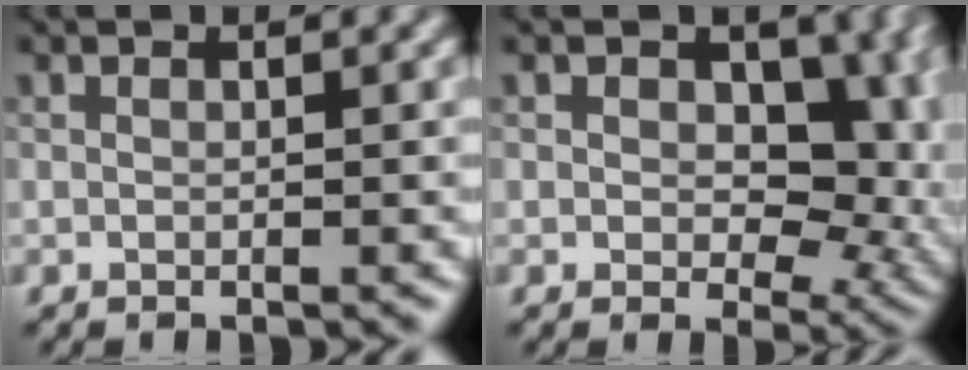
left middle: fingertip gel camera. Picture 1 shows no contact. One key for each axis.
{"total": 9.7, "fx": 1.5, "fy": 6.4, "fz": 7.1, "tx": -0.078, "ty": -0.012, "tz": 0.021}